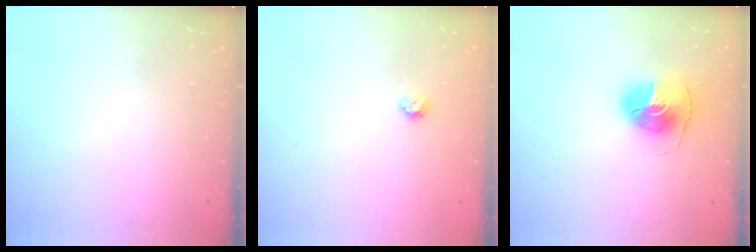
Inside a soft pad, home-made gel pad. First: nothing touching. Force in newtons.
{"total": 3.8, "press": 3.7, "slide": 0.6}
{"total": 8.2, "press": 8.1, "slide": 1.3}